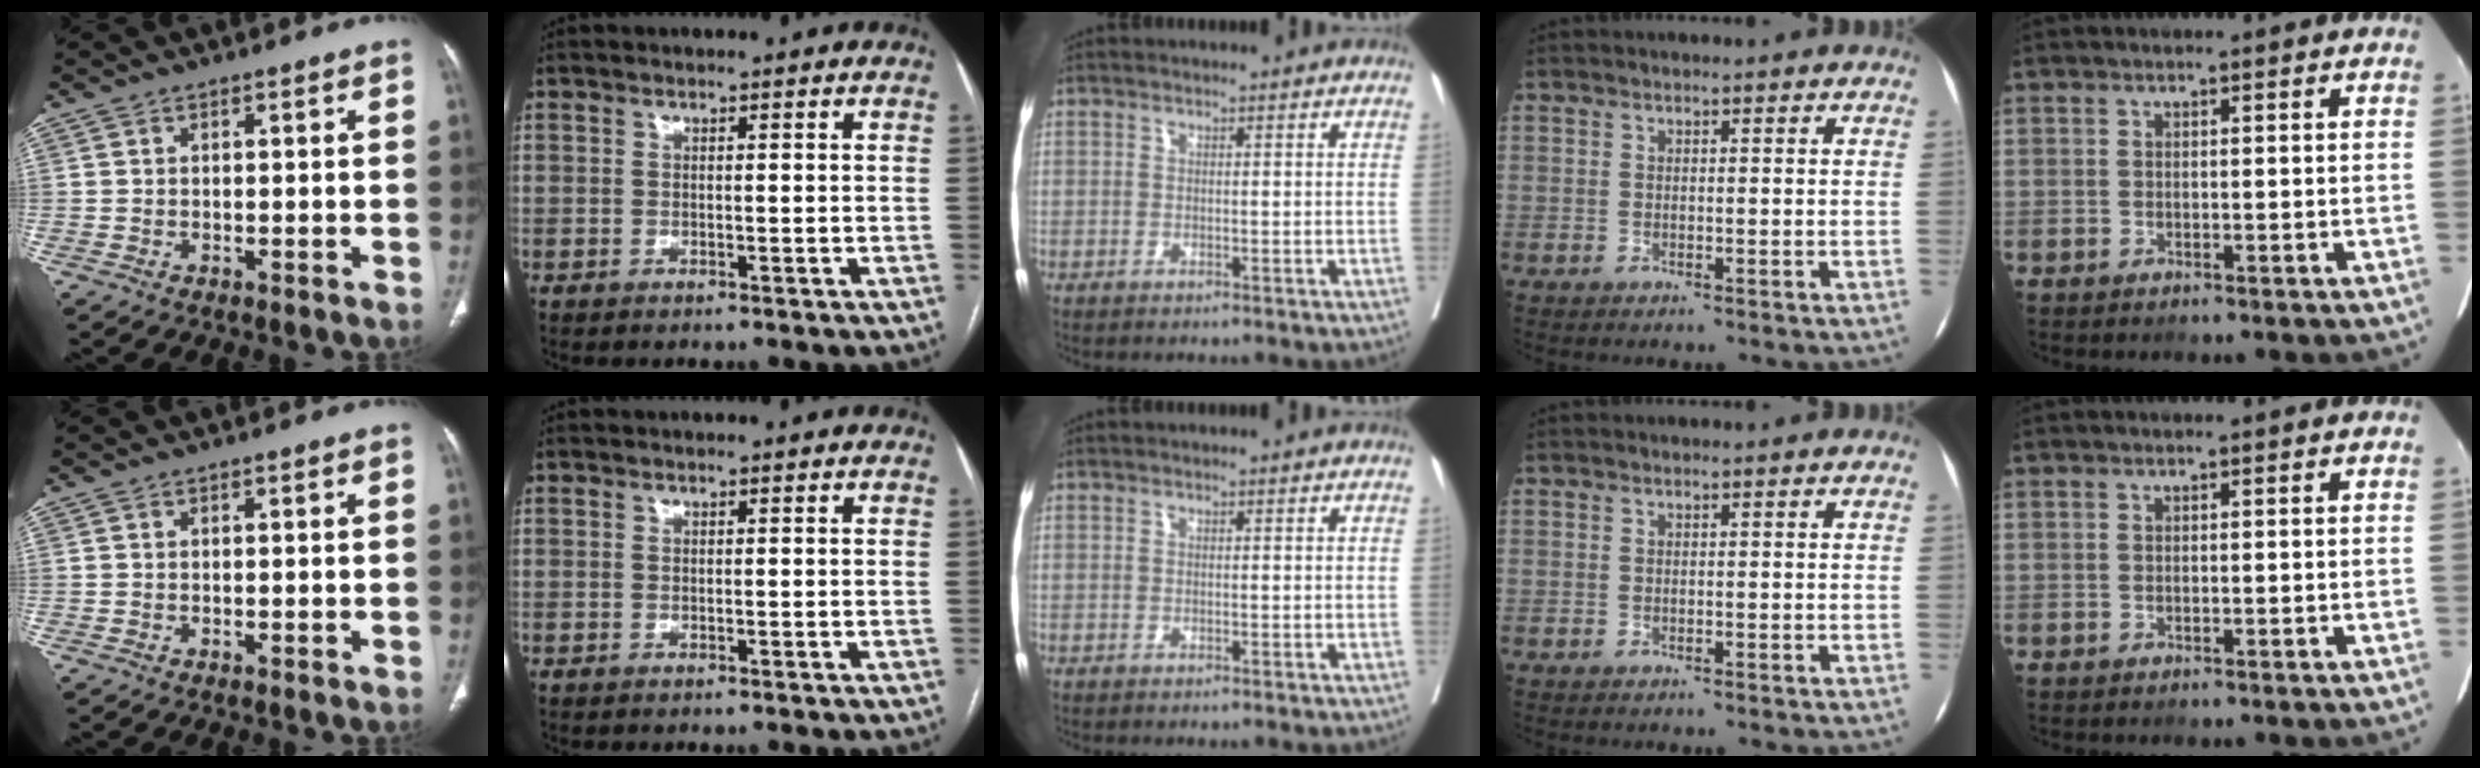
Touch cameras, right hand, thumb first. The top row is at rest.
{}